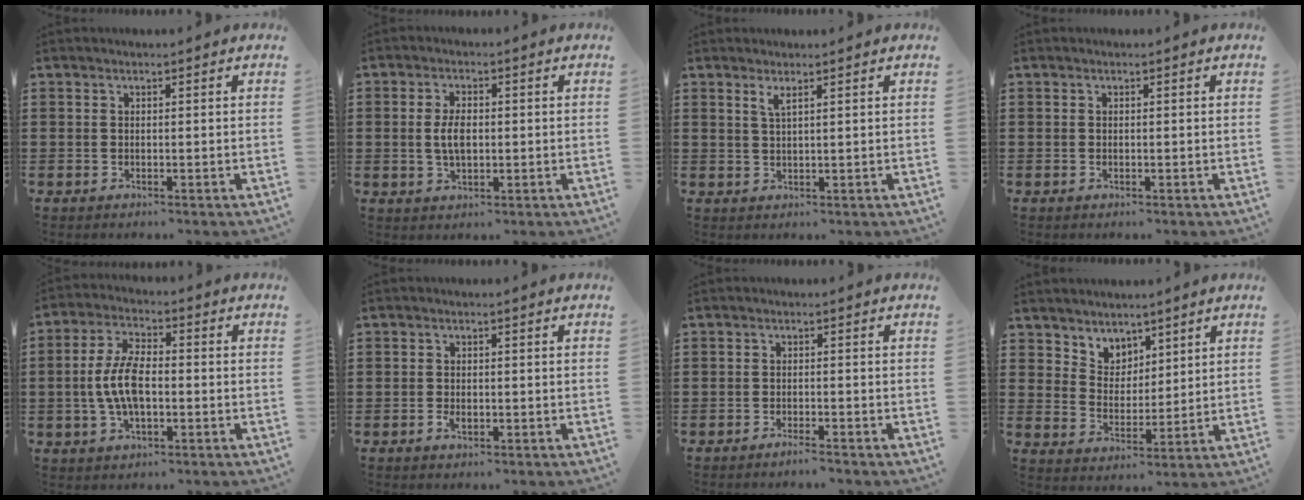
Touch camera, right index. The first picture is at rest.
{"total": 4.4, "force": [0.1, 2.2, 3.8], "torque": [-0.089, 0.001, -0.004]}
{"total": 1.7, "force": [1.1, 0.2, 1.3], "torque": [-0.028, 0.001, 0.019]}
{"total": 0.0}
{"total": 8.0, "force": [-0.9, 3.6, 7.1], "torque": [-0.161, -0.002, -0.023]}
{"total": 1.5, "force": [-0.6, 0.8, 1.1], "torque": [-0.020, -0.001, -0.011]}
{"total": 1.6, "force": [-1.5, 0.0, 0.6], "torque": [-0.012, -0.002, -0.028]}
{"total": 4.8, "force": [3.8, 2.9, -0.6], "torque": [-0.012, -0.007, 0.070]}